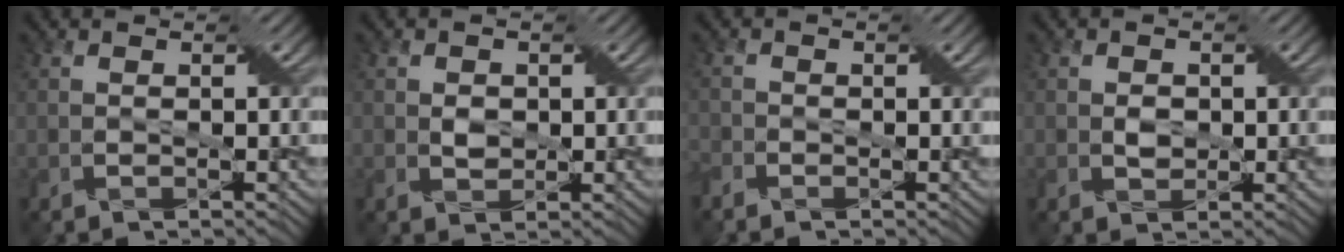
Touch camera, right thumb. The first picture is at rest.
{"total": 1.7, "force": [0.2, 1.5, 0.9], "torque": [-0.023, -0.003, 0.002]}
{"total": 1.7, "force": [-1.2, 0.9, 0.9], "torque": [-0.024, -0.004, -0.033]}
{"total": 1.6, "force": [0.0, 1.4, 0.9], "torque": [-0.023, -0.003, -0.001]}